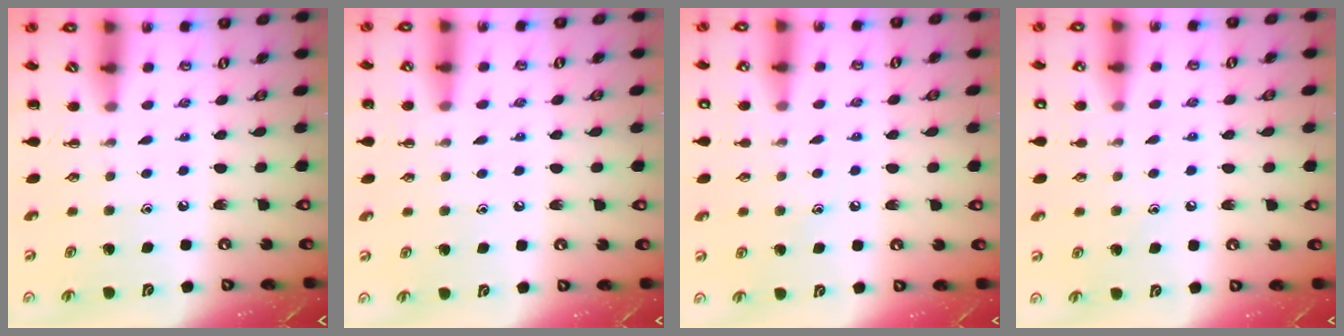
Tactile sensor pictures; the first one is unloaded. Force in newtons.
{"total": 6.6, "press": 6.2, "slide": 2.2}
{"total": 6.6, "press": 6.5, "slide": 1.2}
{"total": 5.7, "press": 5.4, "slide": 1.6}